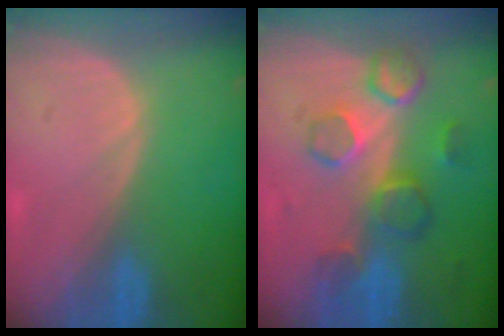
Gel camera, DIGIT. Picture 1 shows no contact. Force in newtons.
{"total": 8.4, "press": 7.7, "slide": 3.4}